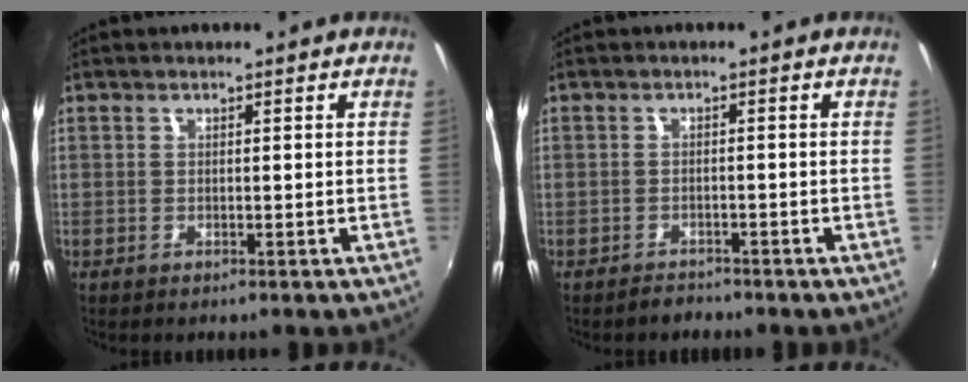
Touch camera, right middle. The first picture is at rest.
{"total": 2.0, "force": [-1.8, 0.8, 0.1], "torque": [-0.009, -0.001, -0.030]}